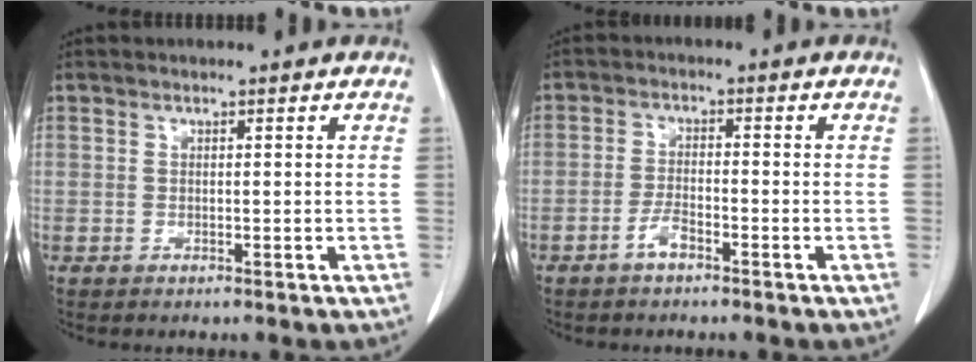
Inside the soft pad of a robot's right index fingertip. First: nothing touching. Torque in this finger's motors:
{"motor_torque": [0.37, -0.15, 0.08, 0.03]}